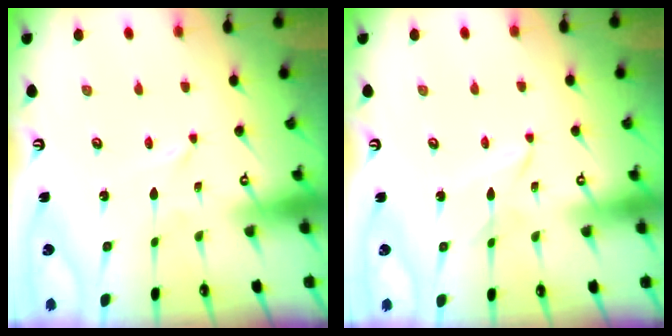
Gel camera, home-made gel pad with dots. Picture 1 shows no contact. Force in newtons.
{"total": 2.6, "press": 2.6, "slide": 0.2}